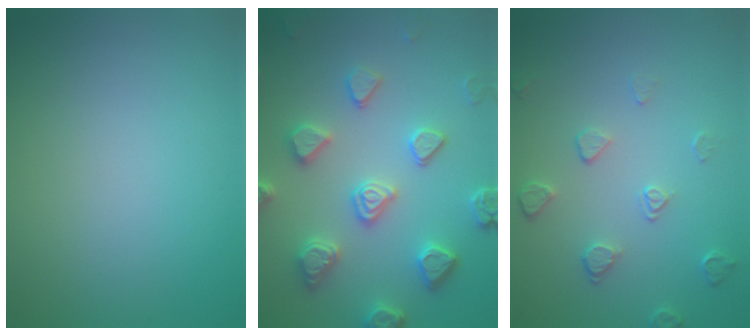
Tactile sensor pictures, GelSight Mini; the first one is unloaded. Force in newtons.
{"total": 5.0, "press": 4.6, "slide": 1.8}
{"total": 2.0, "press": 1.3, "slide": 1.5}